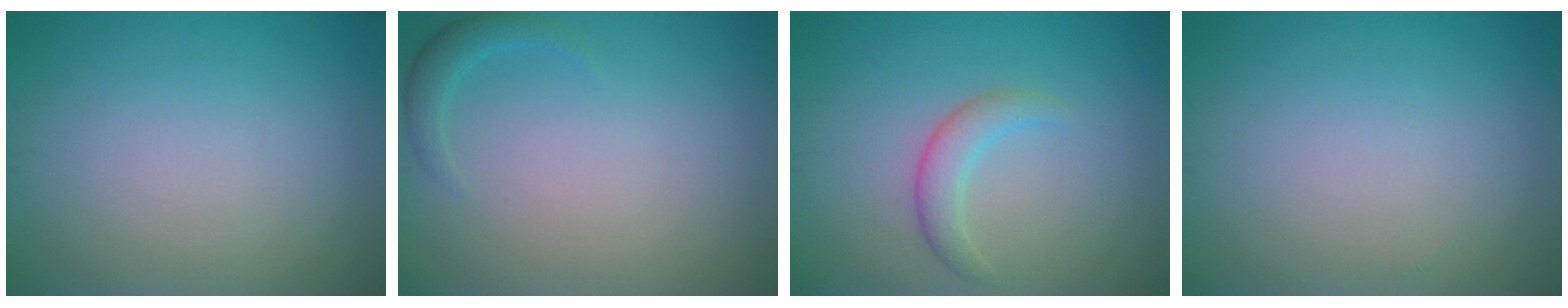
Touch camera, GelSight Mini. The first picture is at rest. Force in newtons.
{"total": 1.5, "press": 1.5, "slide": 0.0}
{"total": 2.3, "press": 2.3, "slide": 0.2}
{"total": 0.0}